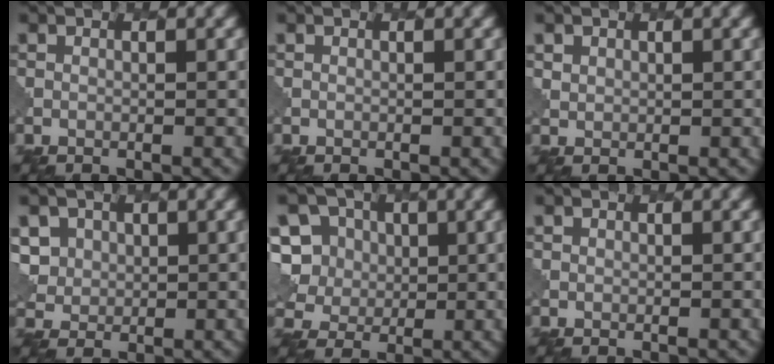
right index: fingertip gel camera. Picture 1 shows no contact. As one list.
[{"total": 0.0}, {"total": 1.3, "force": [0.9, 0.9, -0.2], "torque": [0.003, -0.002, 0.016]}, {"total": 5.4, "force": [2.5, 4.4, 1.9], "torque": [-0.053, 0.011, 0.041]}, {"total": 10.0, "force": [3.1, 8.5, 4.3], "torque": [-0.096, 0.030, 0.035]}, {"total": 0.9, "force": [0.4, 0.8, 0.2], "torque": [0.003, -0.003, 0.006]}]